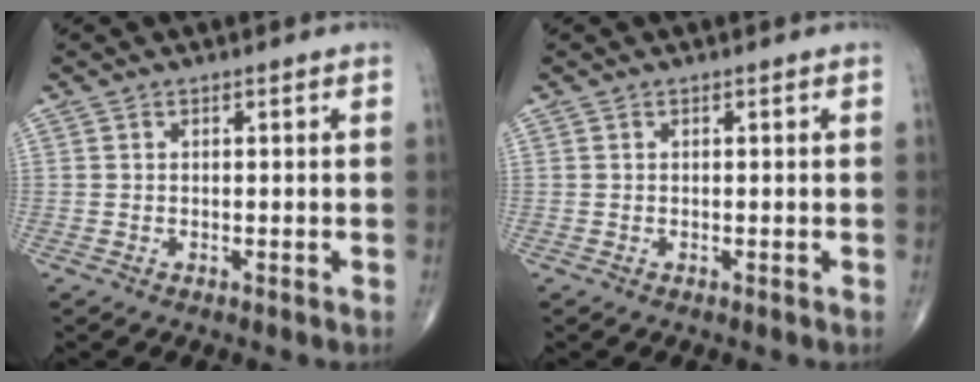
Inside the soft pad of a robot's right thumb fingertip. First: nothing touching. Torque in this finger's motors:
{"motor_torque": [0.09, 0.07, -0.02, -0.01, 0.01]}